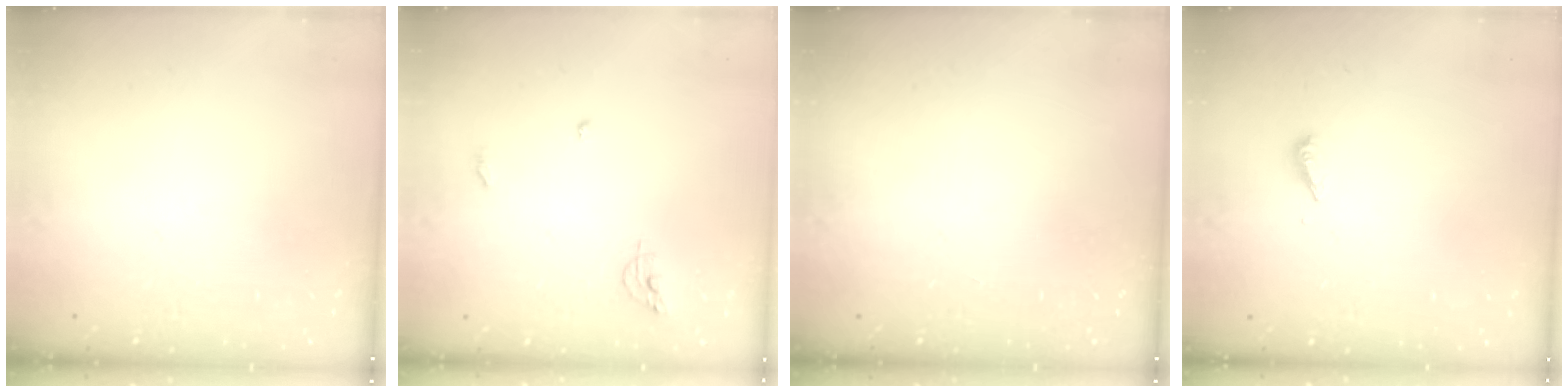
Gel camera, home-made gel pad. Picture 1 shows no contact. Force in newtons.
{"total": 6.3, "press": 6.2, "slide": 0.6}
{"total": 0.0}
{"total": 2.8, "press": 2.8, "slide": 0.2}